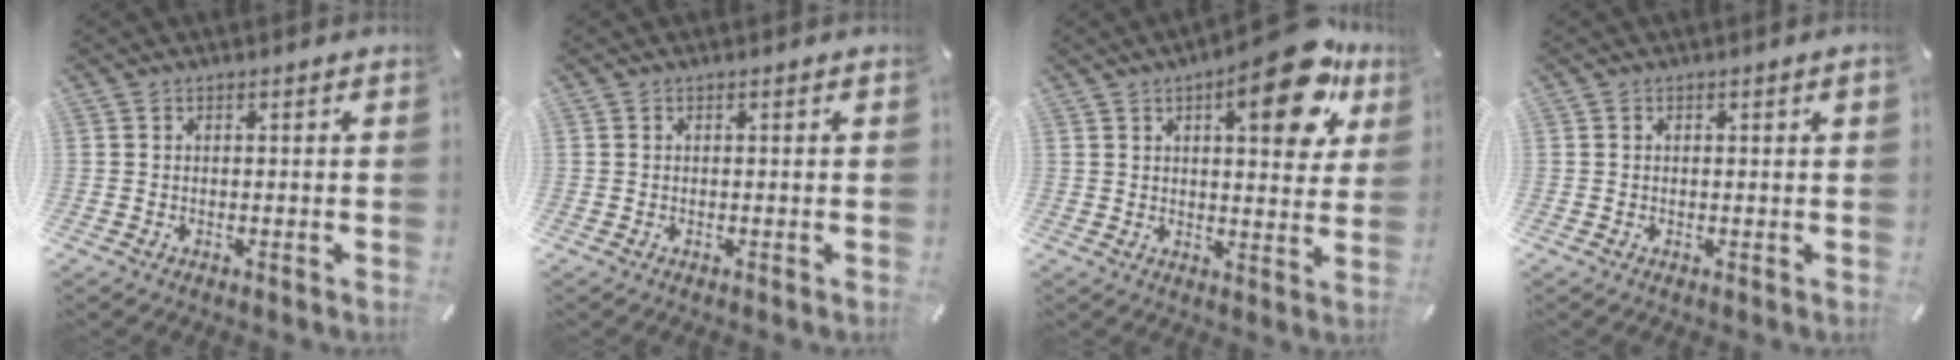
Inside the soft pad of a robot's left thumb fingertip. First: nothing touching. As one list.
[{"total": 0.0}, {"total": 17.5, "force": [9.3, 6.6, 13.3], "torque": [-0.173, -0.043, 0.140]}, {"total": 0.7, "force": [0.2, 0.1, 0.7], "torque": [-0.011, -0.001, 0.003]}]